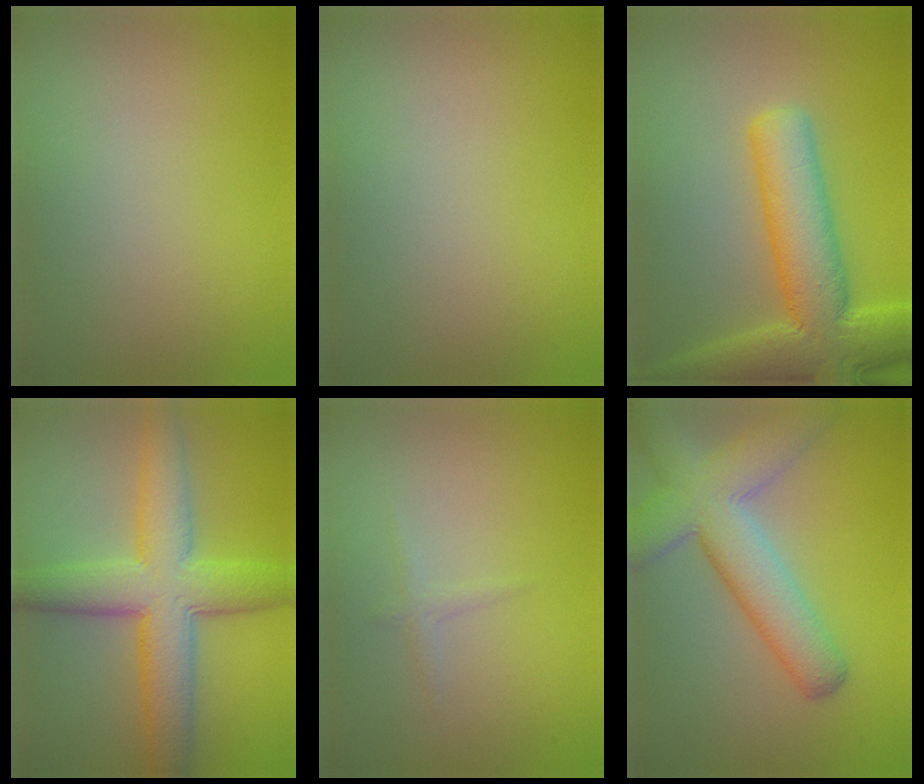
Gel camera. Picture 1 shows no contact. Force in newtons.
{"total": 0.0}
{"total": 9.7, "press": 9.7, "slide": 0.6}
{"total": 8.0, "press": 8.0, "slide": 0.2}
{"total": 0.8, "press": 0.8, "slide": 0.0}
{"total": 7.9, "press": 7.9, "slide": 0.5}